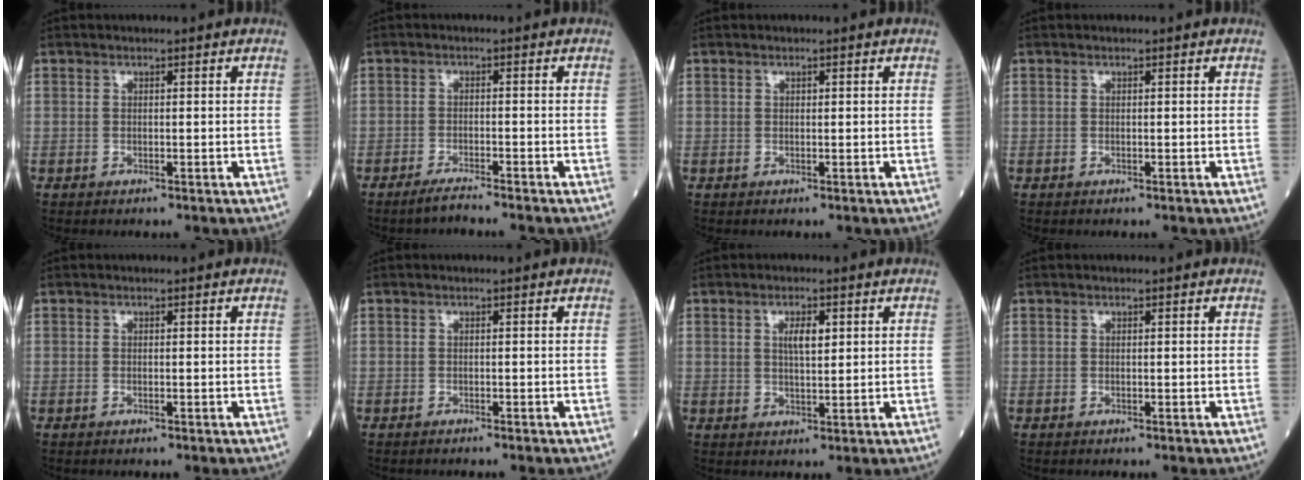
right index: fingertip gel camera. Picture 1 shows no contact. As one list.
[{"total": 2.7, "force": [-2.5, -0.5, 1.0], "torque": [-0.027, -0.006, -0.048]}, {"total": 0.0}, {"total": 0.0}, {"total": 0.0}, {"total": 1.0, "force": [-1.0, -0.1, 0.4], "torque": [-0.004, 0.002, -0.013]}, {"total": 3.6, "force": [1.2, 1.1, 3.2], "torque": [-0.055, 0.001, 0.021]}, {"total": 0.0}]